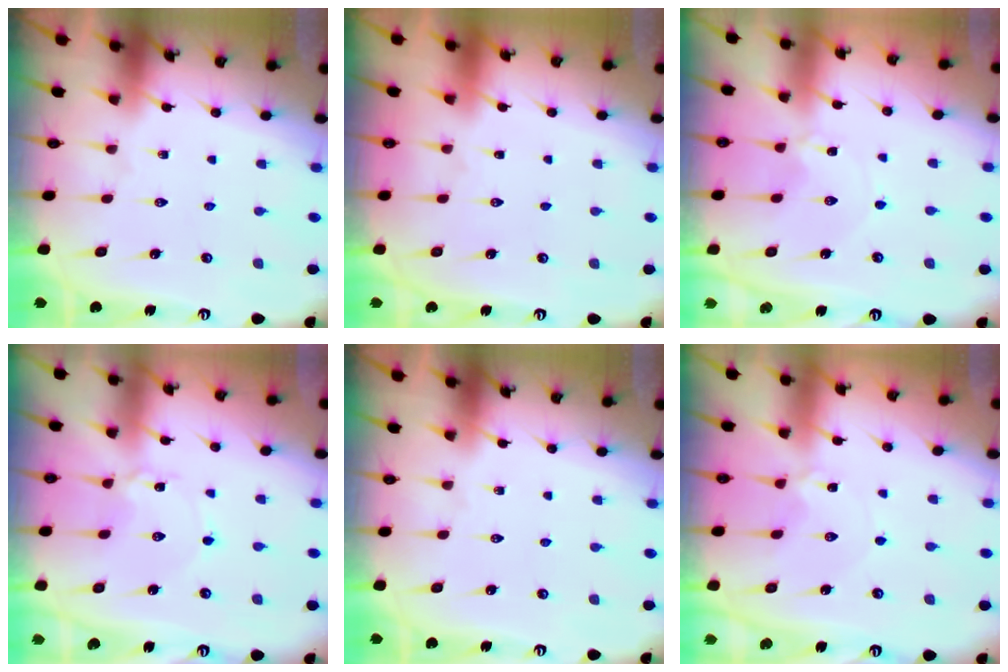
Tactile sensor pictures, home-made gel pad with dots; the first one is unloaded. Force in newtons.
{"total": 1.6, "press": 1.6, "slide": 0.1}
{"total": 0.9, "press": 0.9, "slide": 0.2}
{"total": 2.6, "press": 2.6, "slide": 0.2}
{"total": 0.0}
{"total": 2.5, "press": 2.5, "slide": 0.4}